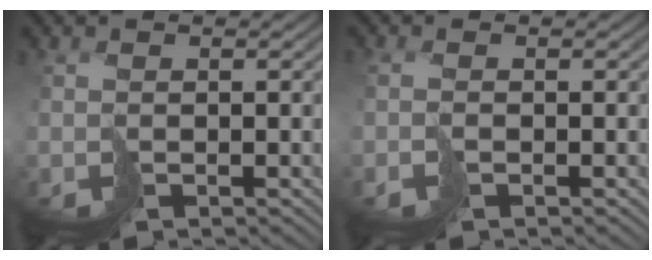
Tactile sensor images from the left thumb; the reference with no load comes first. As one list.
[{"total": 1.1, "force": [-0.7, 0.4, 0.8], "torque": [-0.021, 0.001, -0.017]}]